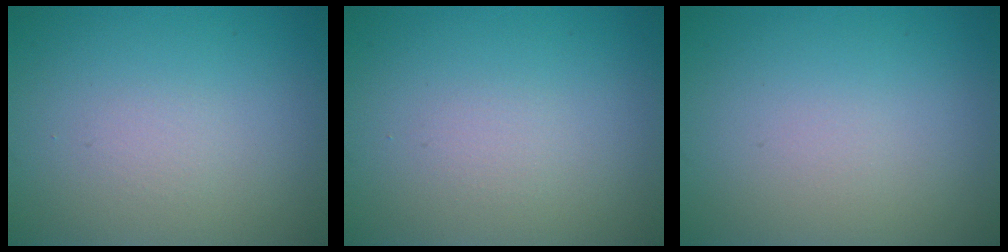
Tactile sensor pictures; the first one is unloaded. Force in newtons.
{"total": 0.7, "press": 0.7, "slide": 0.1}
{"total": 0.0}